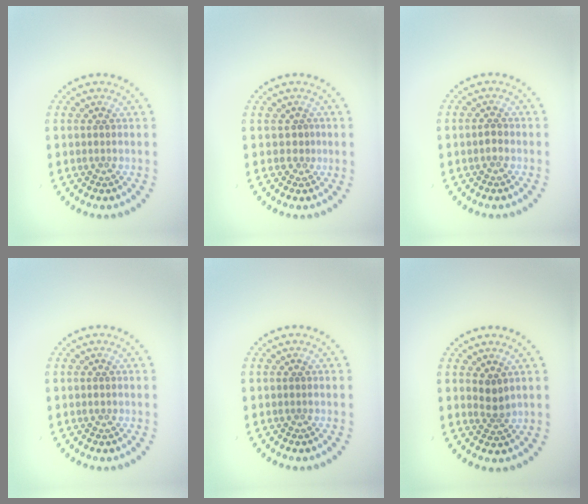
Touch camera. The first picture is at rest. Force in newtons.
{"total": 0.7, "press": 0.4, "slide": 0.6}
{"total": 0.9, "press": 0.9, "slide": 0.2}
{"total": 0.5, "press": 0.5, "slide": 0.1}
{"total": 0.0}
{"total": 1.6, "press": 1.3, "slide": 0.9}